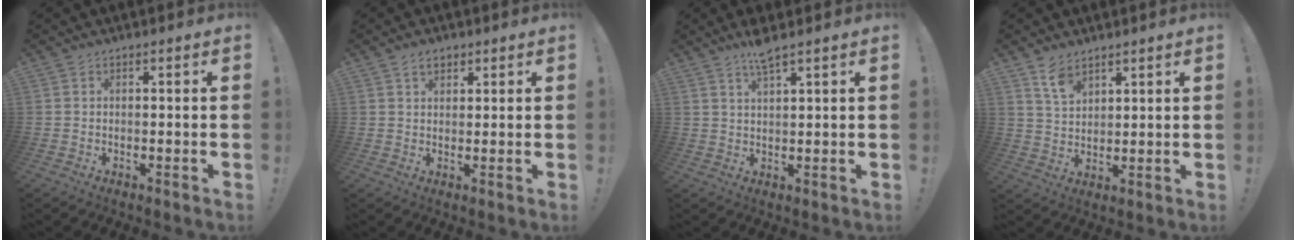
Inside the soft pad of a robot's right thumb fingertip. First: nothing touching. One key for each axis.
{"total": 3.4, "fx": 2.0, "fy": 2.1, "fz": 1.7, "tx": -0.023, "ty": -0.004, "tz": 0.035}
{"total": 5.8, "fx": 4.6, "fy": 0.7, "fz": 3.5, "tx": -0.060, "ty": -0.018, "tz": 0.077}
{"total": 6.7, "fx": 5.0, "fy": 3.7, "fz": 2.5, "tx": -0.043, "ty": -0.029, "tz": 0.094}